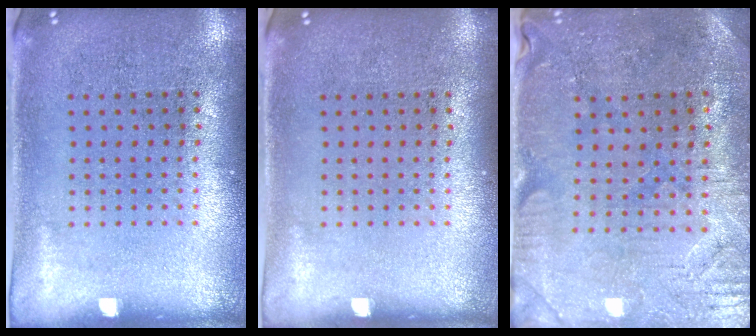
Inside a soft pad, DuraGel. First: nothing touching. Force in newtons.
{"total": 0.0}
{"total": 0.8, "press": 0.6, "slide": 0.5}